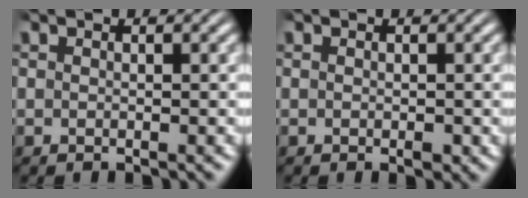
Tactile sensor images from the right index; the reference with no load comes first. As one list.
[{"total": 0.6, "force": [-0.3, 0.2, 0.5], "torque": [-0.007, -0.008, -0.002]}]